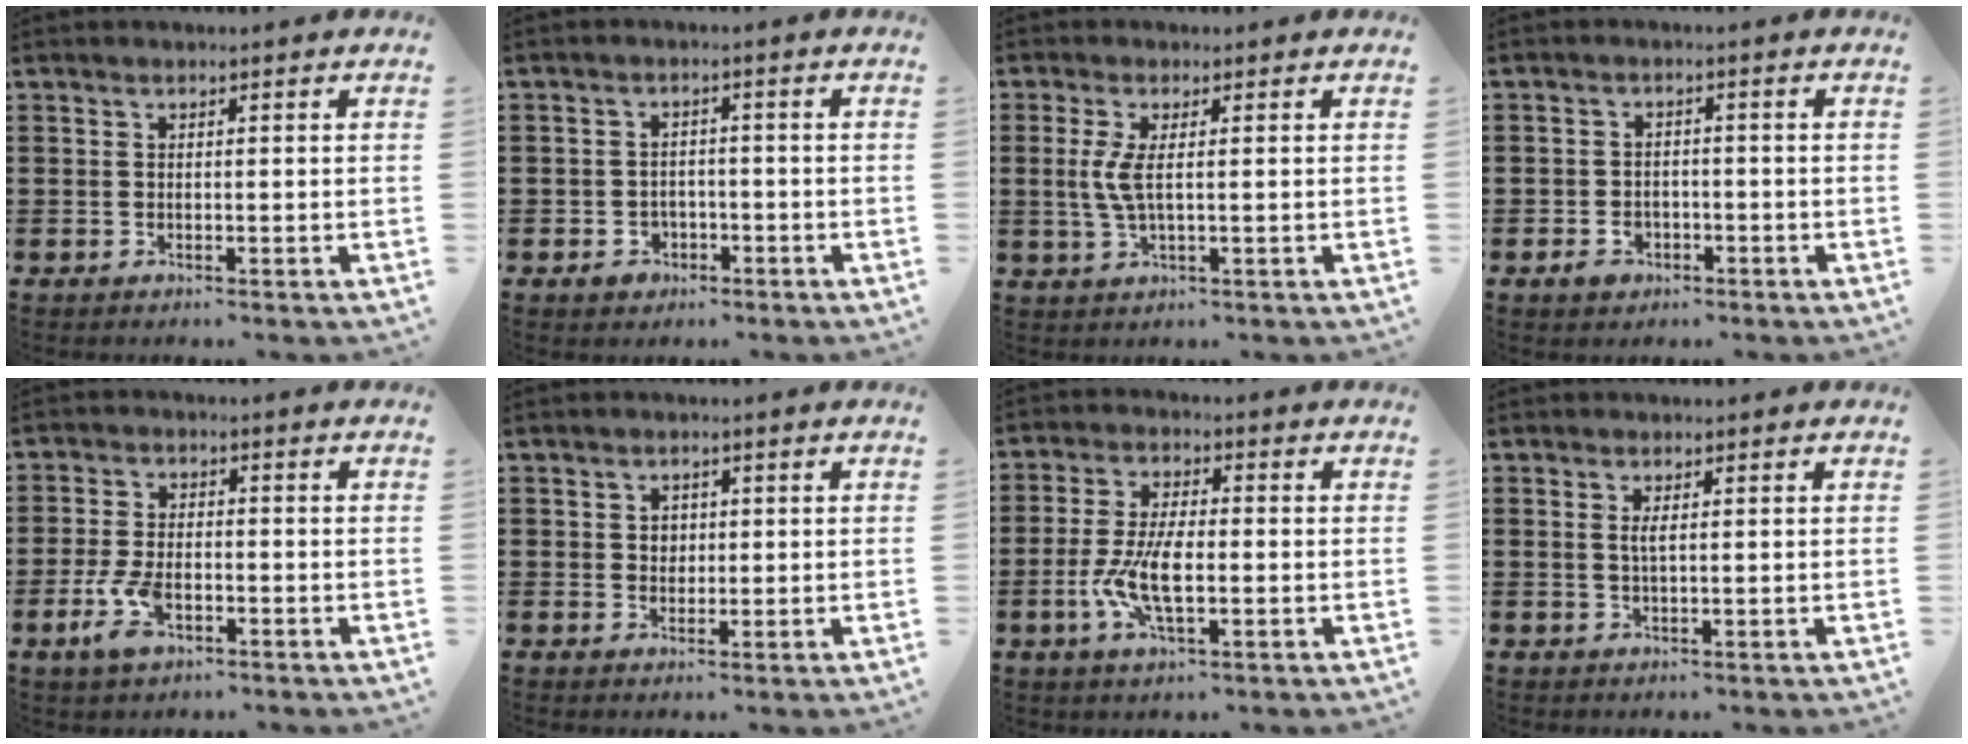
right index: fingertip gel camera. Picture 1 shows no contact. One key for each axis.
{"total": 2.5, "fx": -1.4, "fy": 1.9, "fz": 0.8, "tx": -0.022, "ty": 0.000, "tz": -0.030}
{"total": 3.9, "fx": 0.3, "fy": 0.8, "fz": 3.8, "tx": -0.095, "ty": -0.009, "tz": -0.002}
{"total": 2.7, "fx": -1.5, "fy": 1.9, "fz": 1.2, "tx": -0.026, "ty": -0.002, "tz": -0.029}
{"total": 5.9, "fx": -2.4, "fy": 2.7, "fz": 4.7, "tx": -0.112, "ty": -0.008, "tz": -0.048}
{"total": 1.7, "fx": 0.4, "fy": 1.5, "fz": 0.7, "tx": -0.019, "ty": 0.010, "tz": 0.005}
{"total": 7.6, "fx": -1.6, "fy": 2.7, "fz": 6.9, "tx": -0.160, "ty": -0.010, "tz": -0.038}
{"total": 1.3, "fx": 0.3, "fy": 0.2, "fz": 1.3, "tx": -0.026, "ty": 0.001, "tz": 0.003}